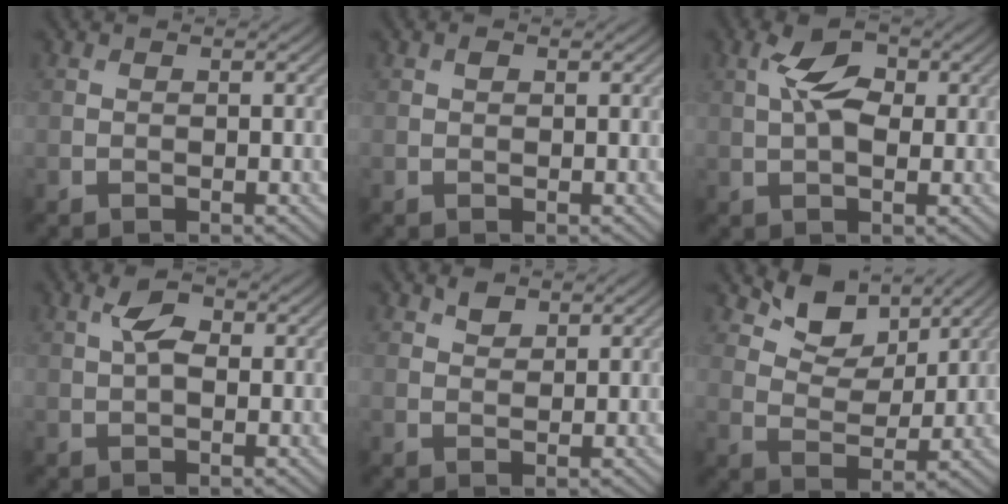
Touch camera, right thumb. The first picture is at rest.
{"total": 0.5, "force": [0.2, 0.4, 0.3], "torque": [-0.007, -0.003, 0.004]}
{"total": 5.0, "force": [0.9, 2.5, 4.3], "torque": [-0.087, 0.006, 0.010]}
{"total": 3.0, "force": [0.5, 1.4, 2.6], "torque": [-0.053, 0.005, 0.005]}
{"total": 1.6, "force": [1.2, 0.9, 0.7], "torque": [-0.014, -0.002, 0.023]}
{"total": 6.7, "force": [4.5, 3.6, 3.5], "torque": [-0.069, -0.010, 0.077]}